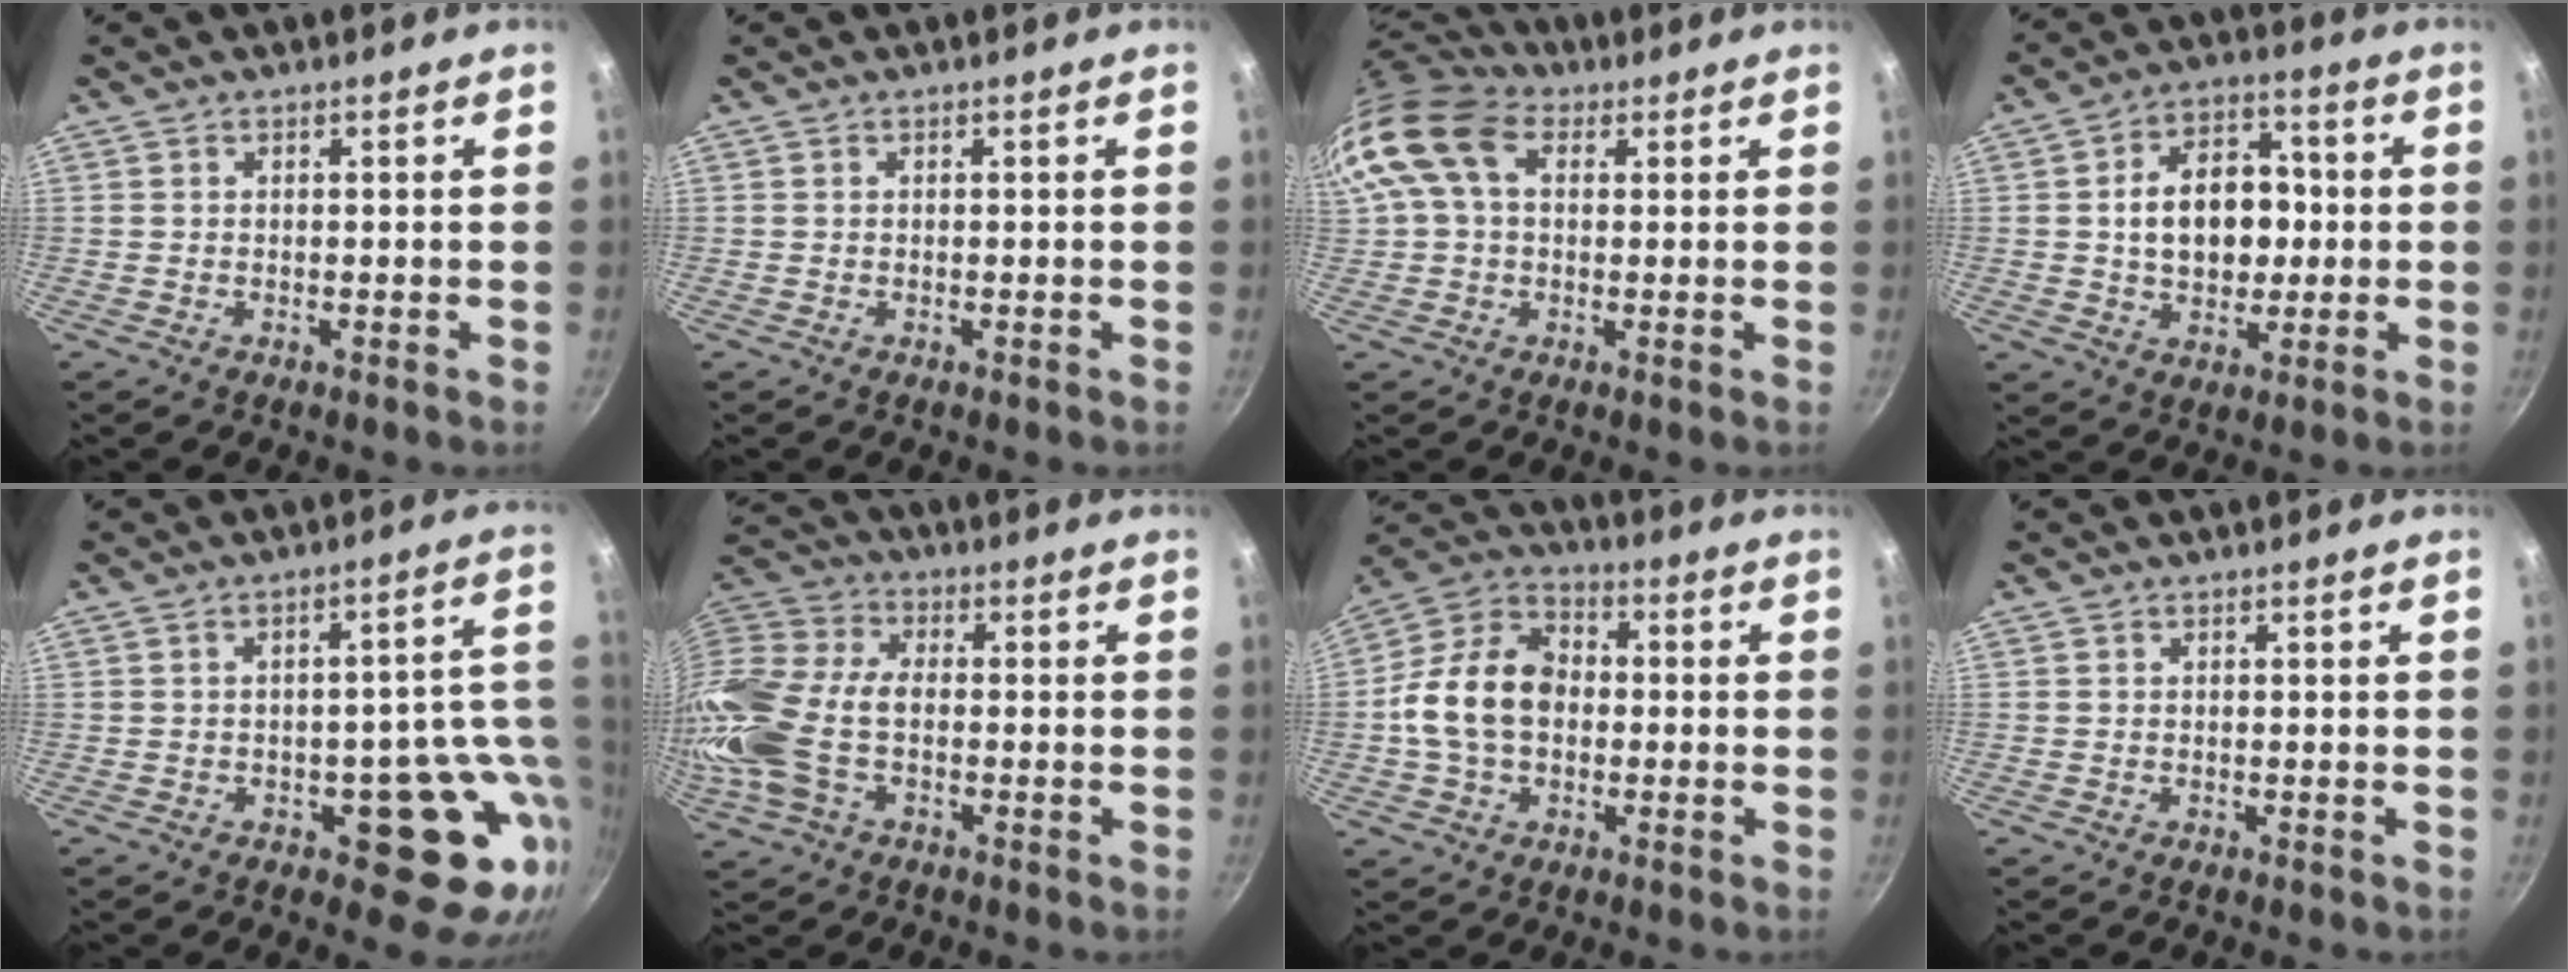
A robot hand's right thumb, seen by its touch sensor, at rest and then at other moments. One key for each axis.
{"total": 0.0}
{"total": 13.4, "fx": 3.5, "fy": 9.2, "fz": 9.0, "tx": -0.170, "ty": 0.022, "tz": 0.048}
{"total": 13.5, "fx": 0.4, "fy": 9.6, "fz": 9.5, "tx": -0.111, "ty": 0.021, "tz": 0.002}
{"total": 14.2, "fx": -3.2, "fy": 7.6, "fz": 11.6, "tx": -0.056, "ty": 0.024, "tz": -0.035}
{"total": 17.8, "fx": -3.6, "fy": 11.0, "fz": 13.5, "tx": -0.294, "ty": 0.029, "tz": -0.086}
{"total": 13.8, "fx": -0.8, "fy": 9.9, "fz": 9.6, "tx": -0.147, "ty": 0.034, "tz": -0.034}
{"total": 0.0}